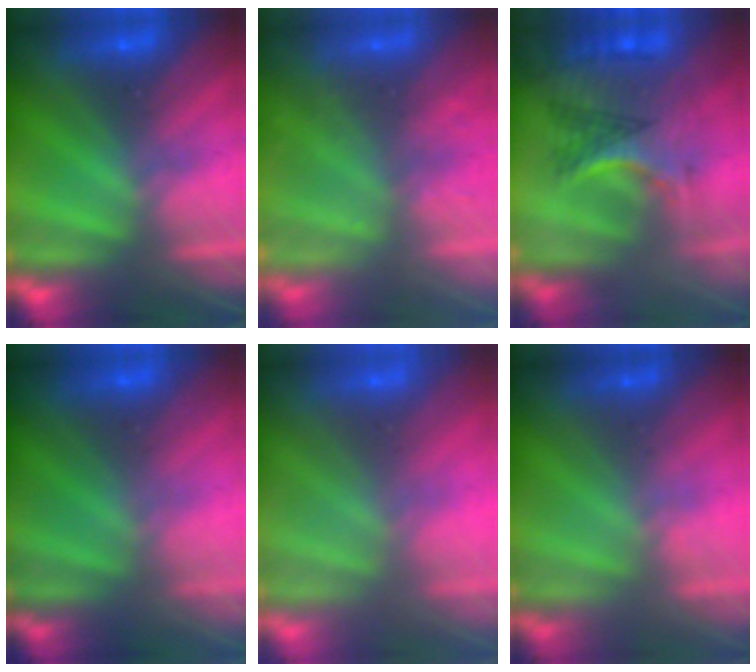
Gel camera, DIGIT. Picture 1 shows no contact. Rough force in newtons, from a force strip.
{"total": 2.3}
{"total": 2.9}
{"total": 2.8}
{"total": 3.4}
{"total": 2.3}